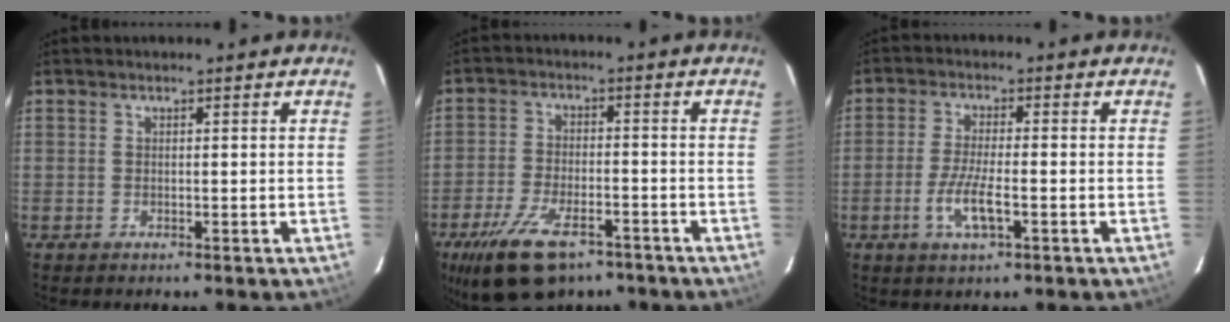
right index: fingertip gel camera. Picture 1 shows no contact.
{"total": 14.1, "force": [-9.3, 6.4, 8.4], "torque": [-0.184, -0.019, -0.159]}
{"total": 6.1, "force": [-2.4, 1.3, 5.5], "torque": [-0.115, -0.008, -0.048]}